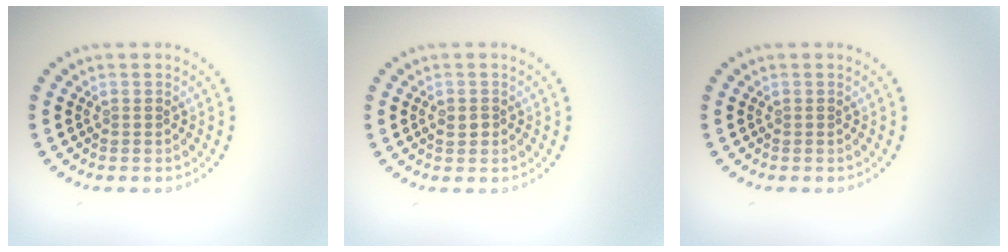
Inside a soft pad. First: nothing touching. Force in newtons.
{"total": 1.2, "press": 1.2, "slide": 0.4}
{"total": 0.0}